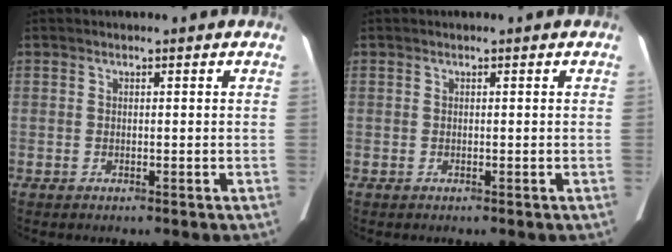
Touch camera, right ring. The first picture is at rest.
{"total": 0.0}